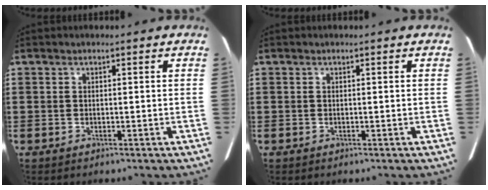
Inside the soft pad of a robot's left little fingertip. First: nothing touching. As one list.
[{"total": 0.0}]